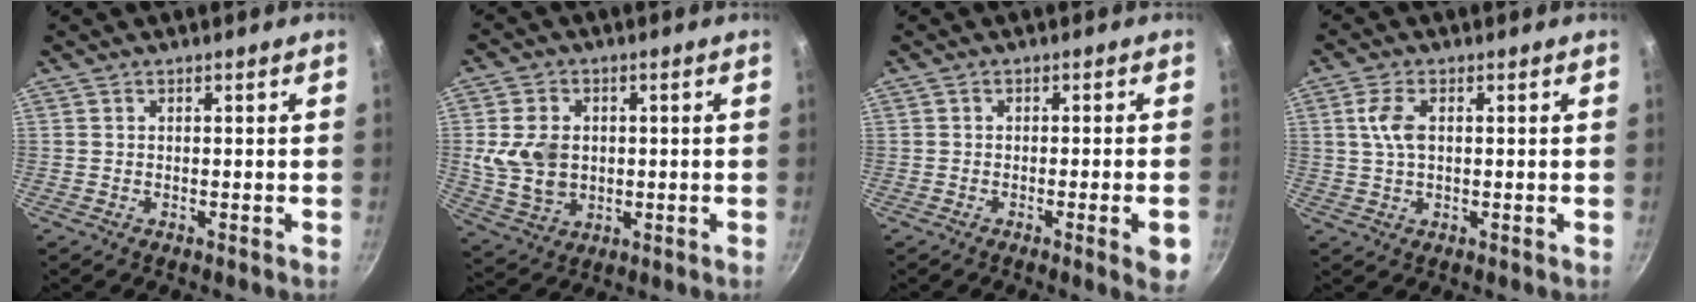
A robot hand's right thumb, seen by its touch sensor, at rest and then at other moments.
{"total": 10.0, "force": [0.7, 7.8, 6.3], "torque": [-0.102, -0.010, 0.020]}
{"total": 5.1, "force": [-1.9, 0.5, 4.7], "torque": [-0.055, 0.001, -0.025]}
{"total": 4.8, "force": [1.0, 2.6, 4.0], "torque": [-0.081, 0.005, 0.018]}